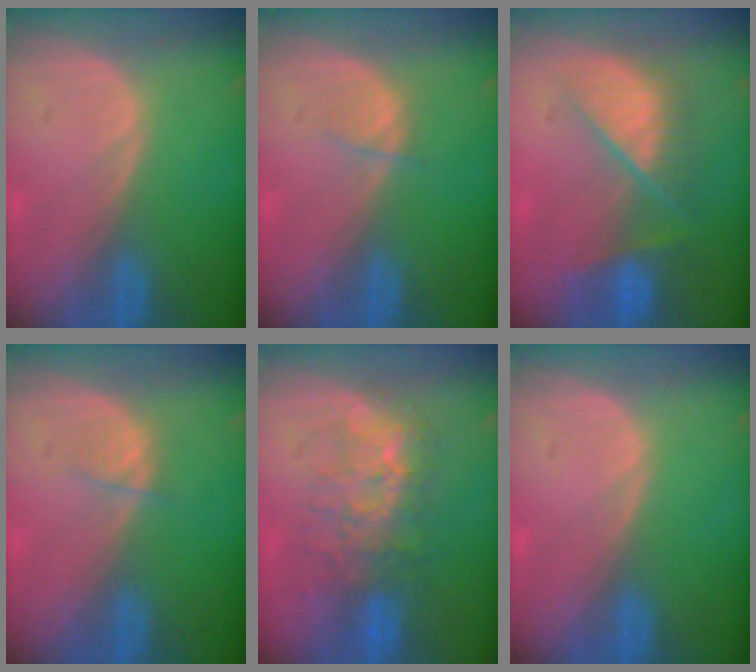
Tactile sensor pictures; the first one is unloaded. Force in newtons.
{"total": 1.6, "press": 1.5, "slide": 0.2}
{"total": 8.2, "press": 7.7, "slide": 2.9}
{"total": 1.6, "press": 1.5, "slide": 0.2}
{"total": 8.0, "press": 7.8, "slide": 2.1}
{"total": 0.0}